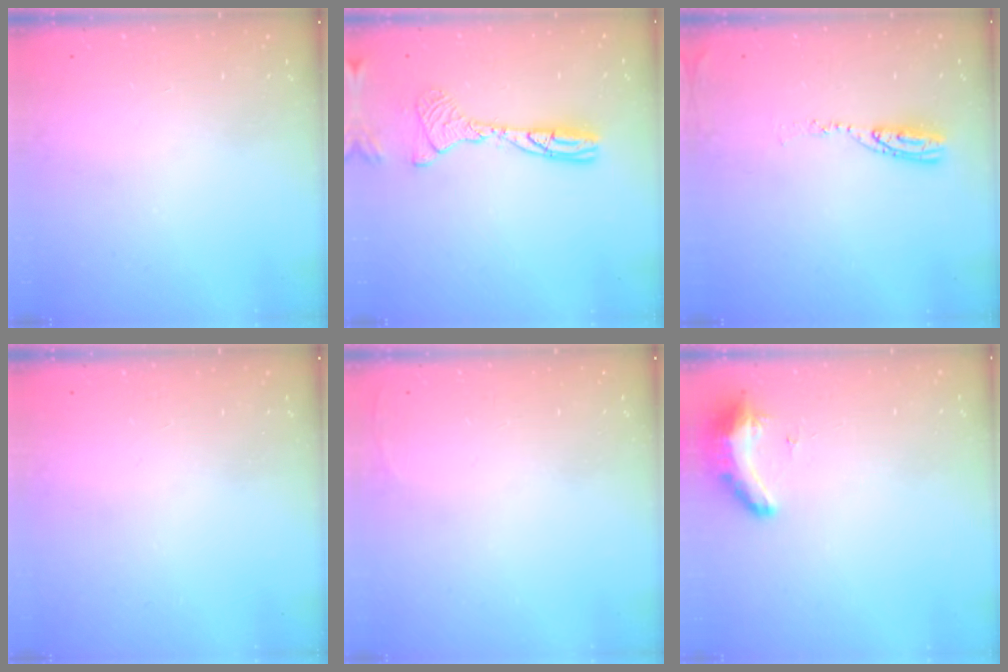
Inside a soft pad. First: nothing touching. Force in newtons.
{"total": 11.9, "press": 11.6, "slide": 2.5}
{"total": 6.8, "press": 6.8, "slide": 0.6}
{"total": 0.0}
{"total": 2.7, "press": 2.6, "slide": 1.0}
{"total": 9.0, "press": 8.7, "slide": 2.3}